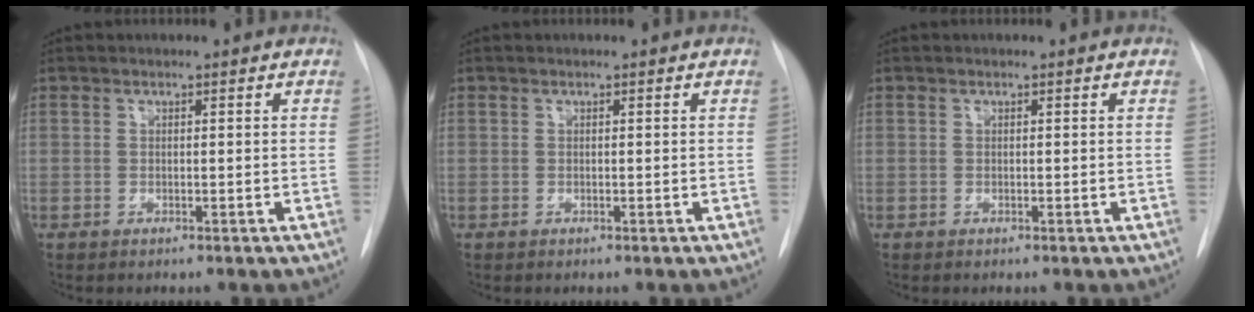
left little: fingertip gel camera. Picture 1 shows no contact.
{"total": 0.0}
{"total": 0.0}